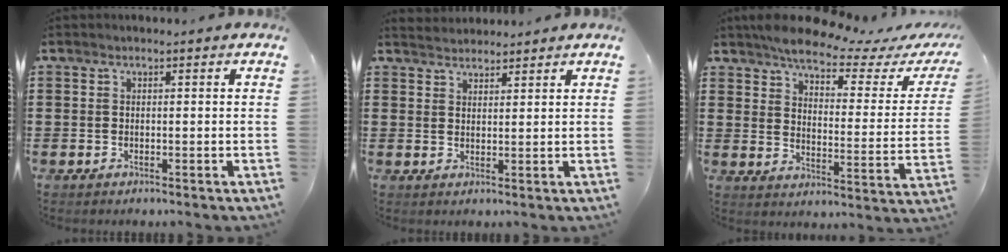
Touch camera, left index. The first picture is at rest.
{"total": 2.2, "force": [2.1, 0.3, -0.3], "torque": [-0.001, 0.001, 0.042]}
{"total": 6.3, "force": [5.6, 1.0, 2.9], "torque": [-0.077, -0.033, 0.092]}